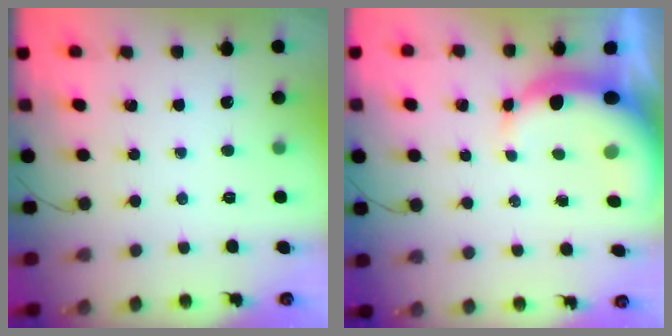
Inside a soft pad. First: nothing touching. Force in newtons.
{"total": 8.2, "press": 8.0, "slide": 1.5}